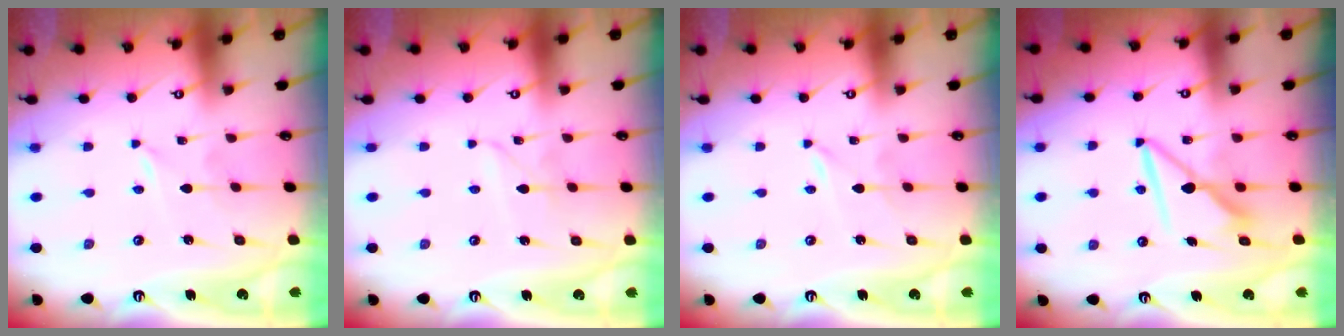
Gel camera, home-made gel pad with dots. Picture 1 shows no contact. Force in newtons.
{"total": 2.2, "press": 2.2, "slide": 0.2}
{"total": 0.0}
{"total": 8.2, "press": 8.2, "slide": 0.3}